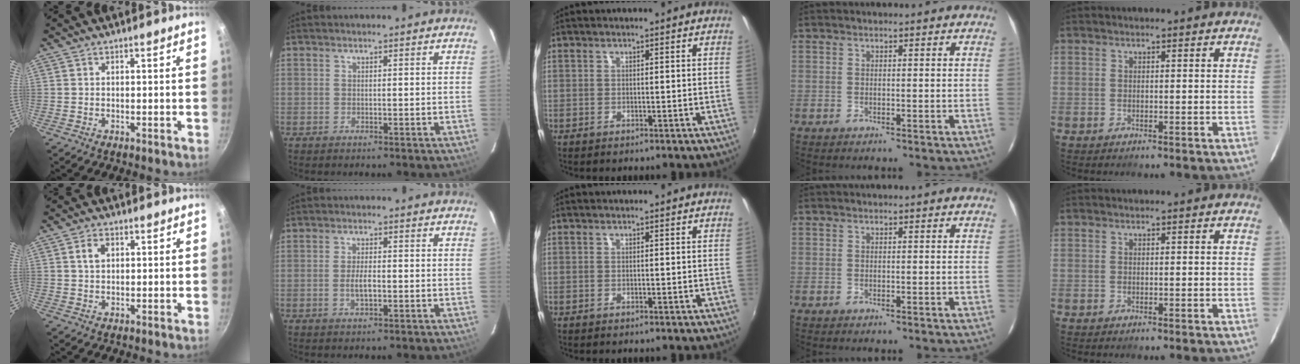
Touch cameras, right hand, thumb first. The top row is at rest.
{"thumb": {"total": 3.0, "force": [0.9, 2.1, 2.0], "torque": [-0.027, 0.002, 0.016]}, "index": {"total": 3.1, "force": [-0.9, 1.0, 2.8], "torque": [-0.054, -0.004, -0.015]}}